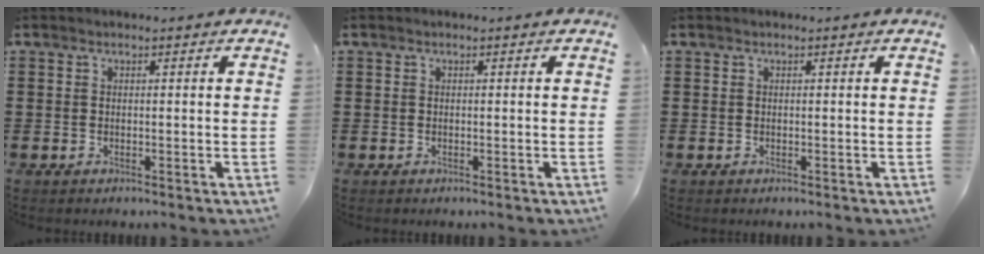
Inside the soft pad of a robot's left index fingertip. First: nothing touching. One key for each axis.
{"total": 0.0}
{"total": 0.0}